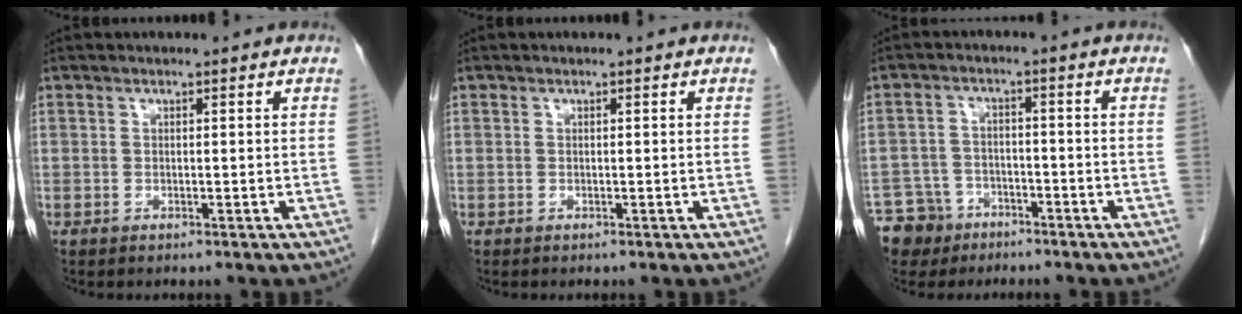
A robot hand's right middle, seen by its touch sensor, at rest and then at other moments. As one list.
[{"total": 0.0}, {"total": 6.7, "force": [-4.8, 4.8, 0.3], "torque": [-0.007, 0.003, -0.084]}]